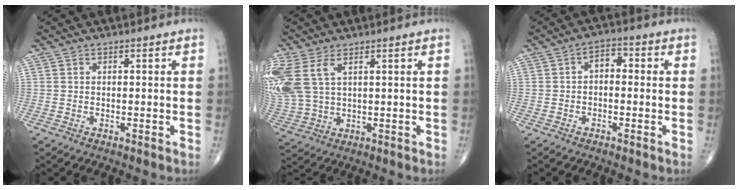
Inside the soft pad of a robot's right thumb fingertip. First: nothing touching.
{"total": 13.0, "force": [4.7, 7.6, 9.4], "torque": [-0.255, 0.000, 0.107]}
{"total": 3.9, "force": [-0.1, 2.5, 2.9], "torque": [-0.031, 0.017, -0.014]}